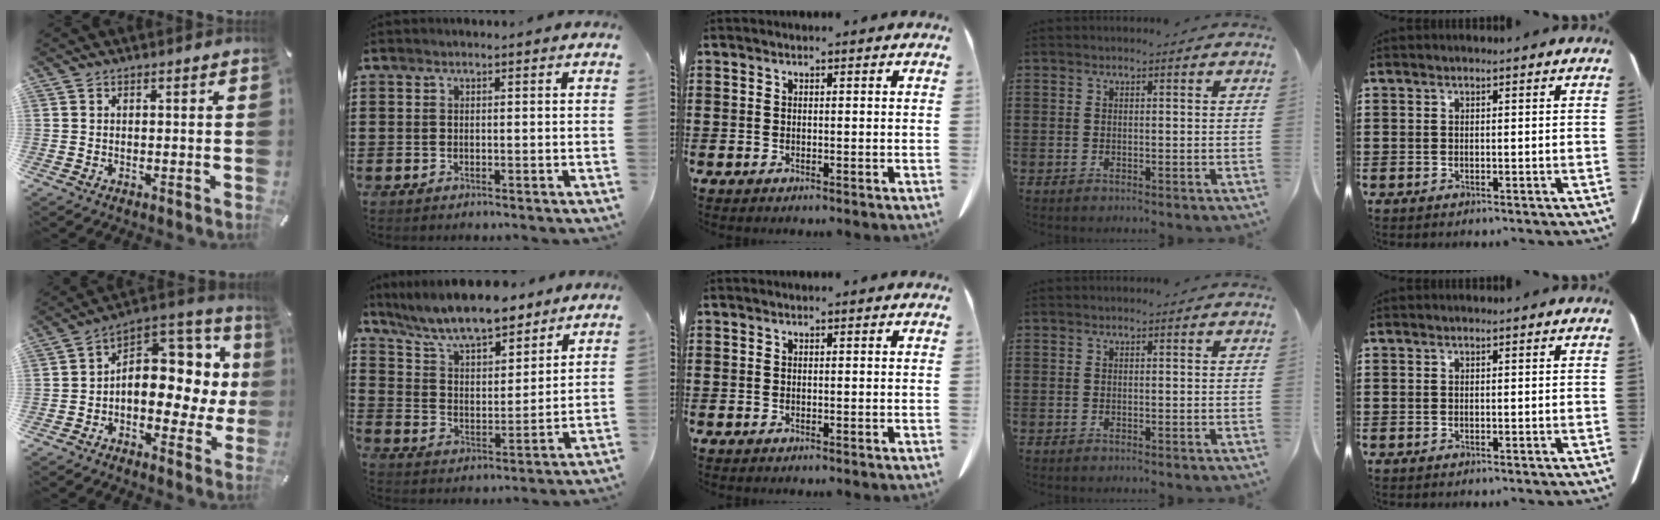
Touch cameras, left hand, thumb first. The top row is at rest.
{"thumb": {"total": 11.9, "force": [0.8, 8.8, 8.1], "torque": [-0.101, -0.025, 0.013]}, "index": {"total": 10.0, "force": [8.7, 2.0, 4.6], "torque": [-0.121, -0.035, 0.158]}}